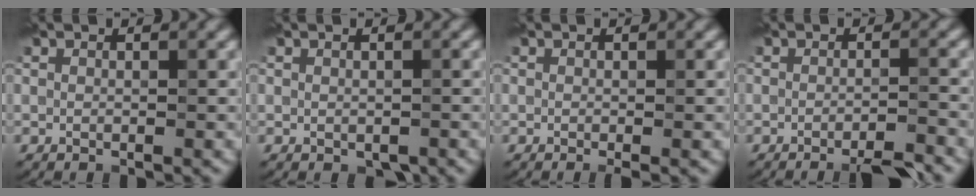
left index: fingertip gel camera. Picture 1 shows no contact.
{"total": 0.7, "force": [-0.2, 0.5, 0.3], "torque": [-0.006, -0.004, -0.001]}
{"total": 0.8, "force": [-0.3, 0.2, 0.8], "torque": [-0.010, -0.008, -0.005]}
{"total": 2.8, "force": [-2.0, 0.4, 1.9], "torque": [-0.022, -0.003, -0.039]}